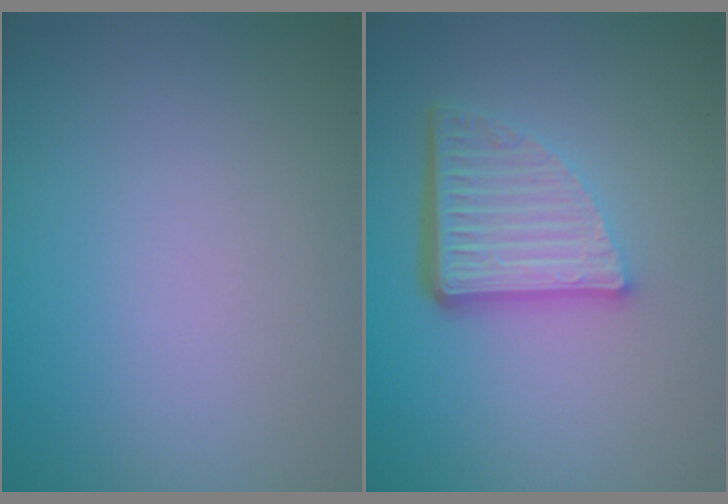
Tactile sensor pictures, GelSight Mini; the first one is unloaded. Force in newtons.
{"total": 5.7, "press": 3.8, "slide": 4.2}